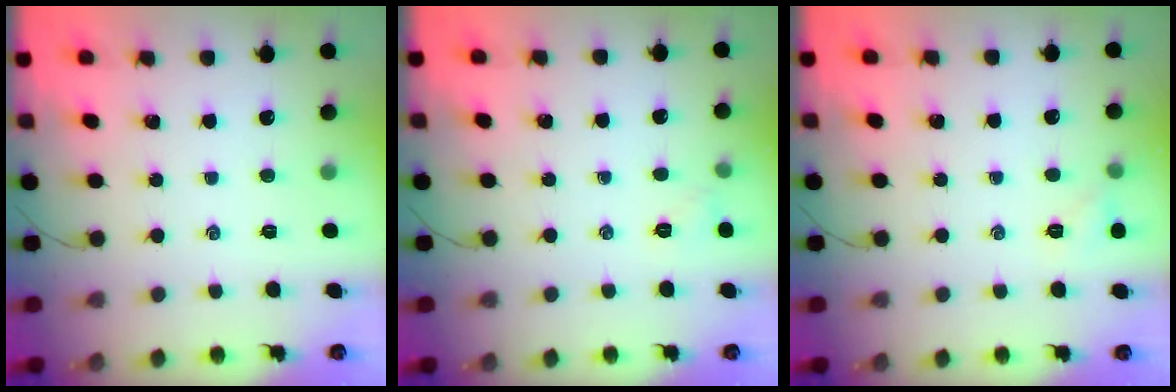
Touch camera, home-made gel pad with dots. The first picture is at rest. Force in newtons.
{"total": 3.8, "press": 3.6, "slide": 1.2}
{"total": 4.9, "press": 4.7, "slide": 1.6}